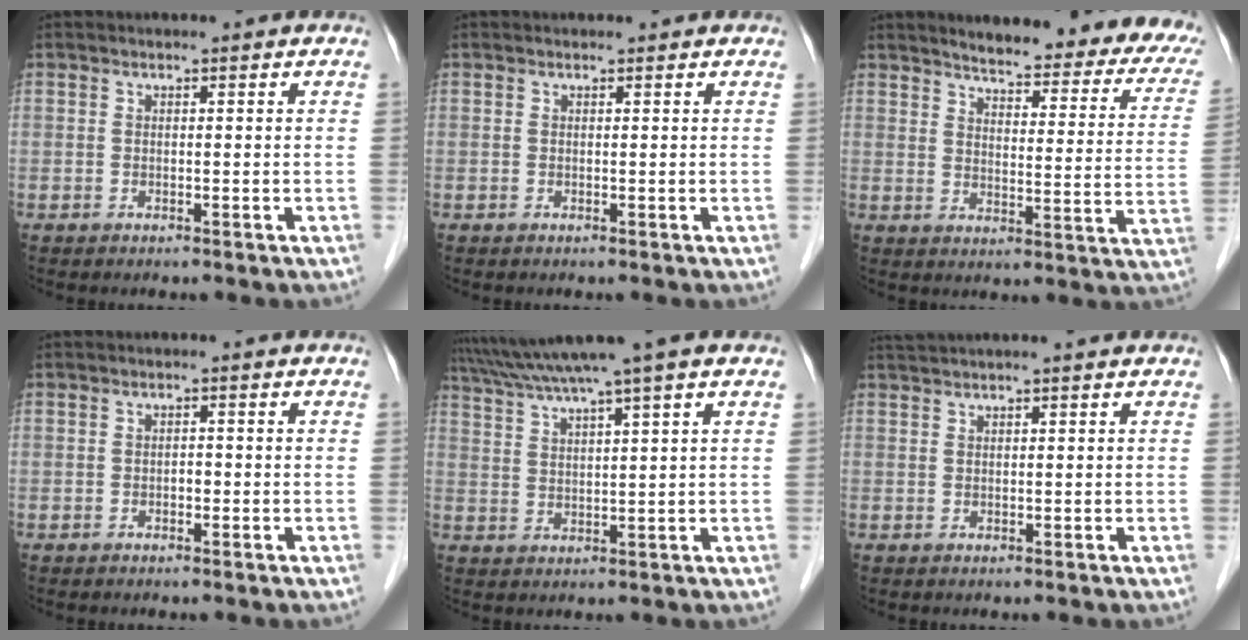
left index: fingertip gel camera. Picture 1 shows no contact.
{"total": 0.7, "force": [0.7, 0.2, 0.1], "torque": [-0.010, 0.006, 0.009]}
{"total": 20.9, "force": [17.7, 4.4, 10.2], "torque": [-0.107, -0.033, 0.193]}
{"total": 0.8, "force": [-0.5, 0.4, 0.5], "torque": [-0.007, 0.000, -0.010]}
{"total": 9.8, "force": [7.7, -1.8, 5.7], "torque": [-0.104, 0.028, 0.123]}
{"total": 5.0, "force": [4.5, -0.5, 2.3], "torque": [-0.030, 0.033, 0.068]}